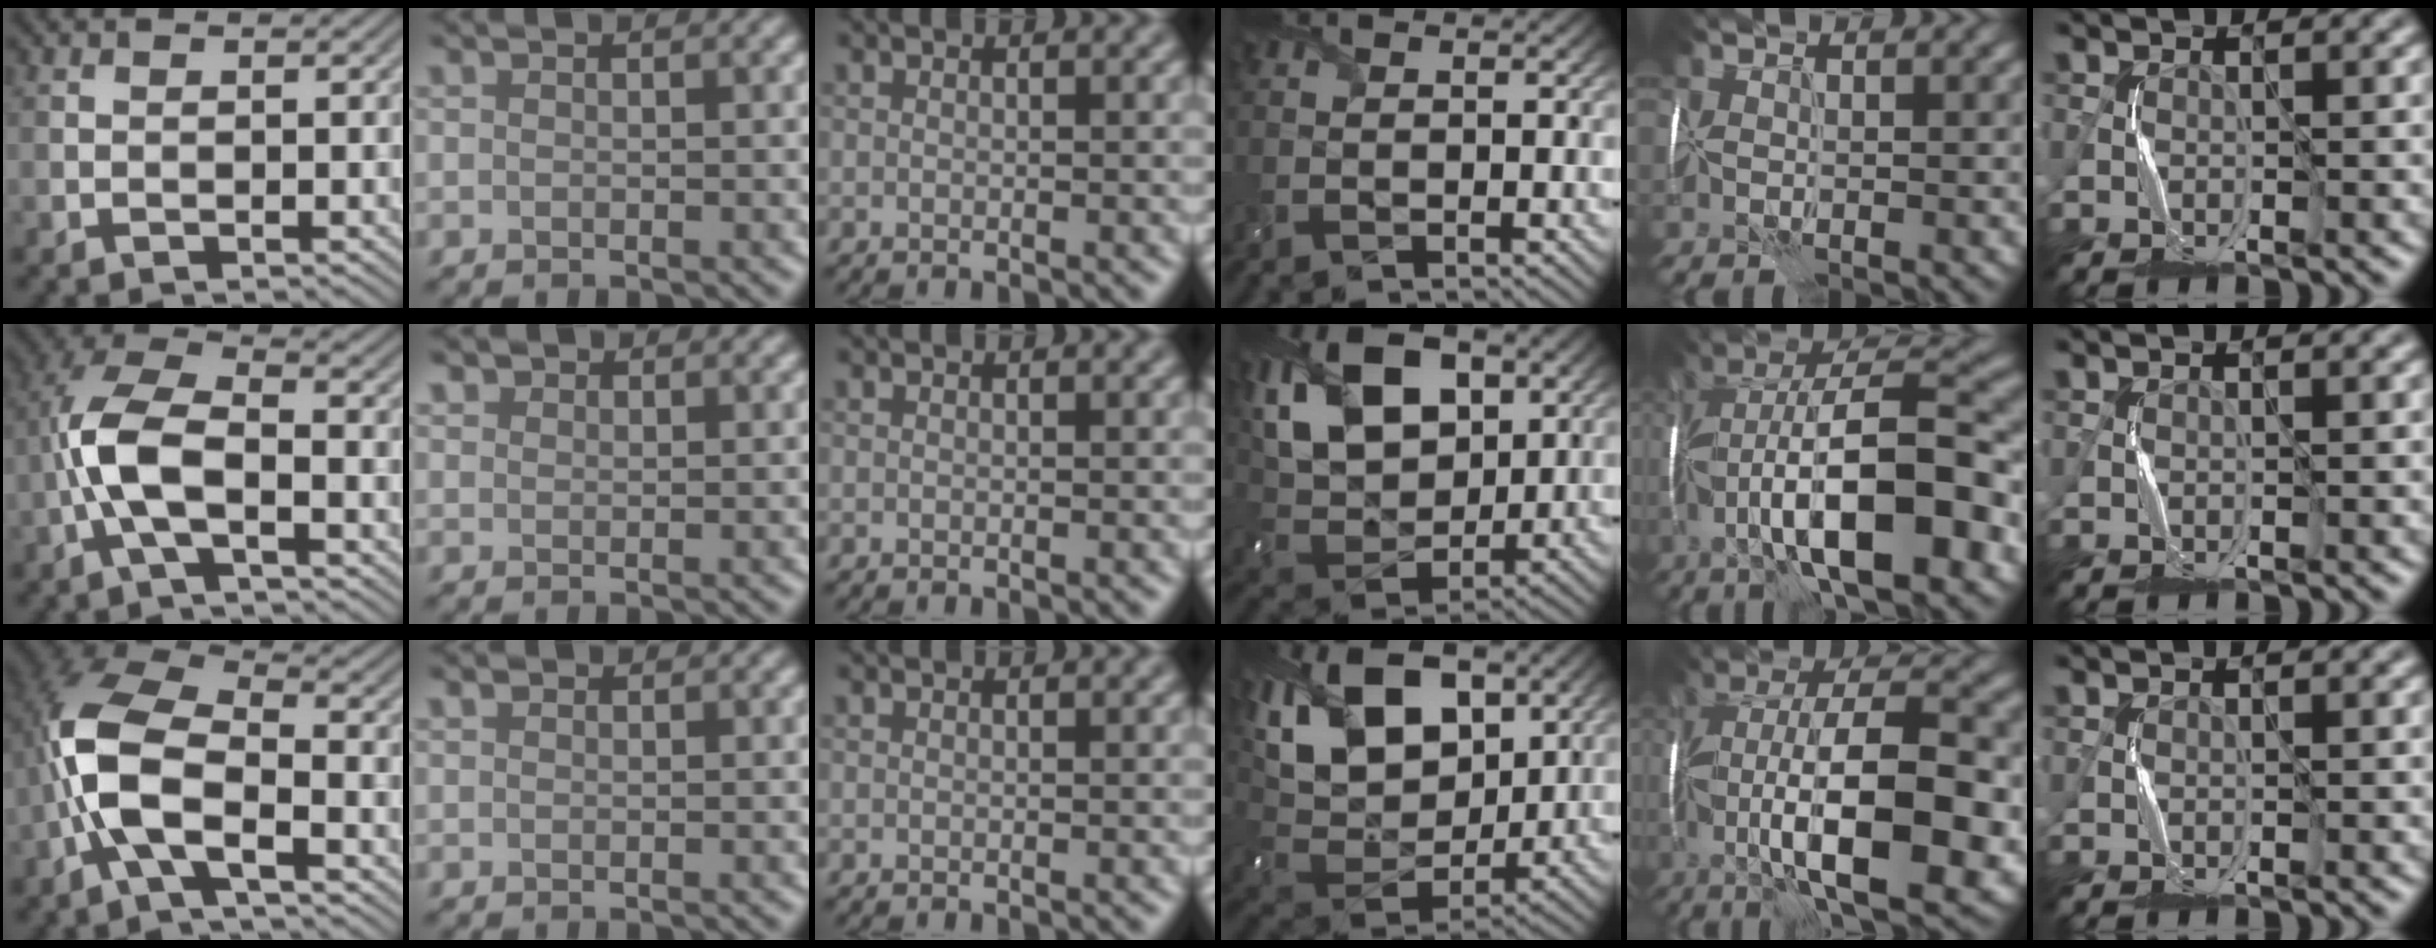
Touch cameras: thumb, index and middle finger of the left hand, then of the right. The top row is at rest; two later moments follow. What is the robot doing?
{"motion": "wrap", "object": "felt sheet"}